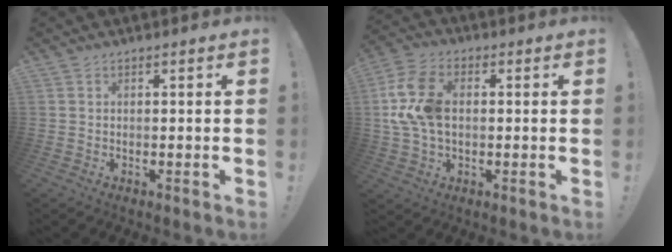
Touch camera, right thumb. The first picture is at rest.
{"total": 13.2, "force": [0.9, 8.9, 9.7], "torque": [-0.193, 0.002, 0.021]}